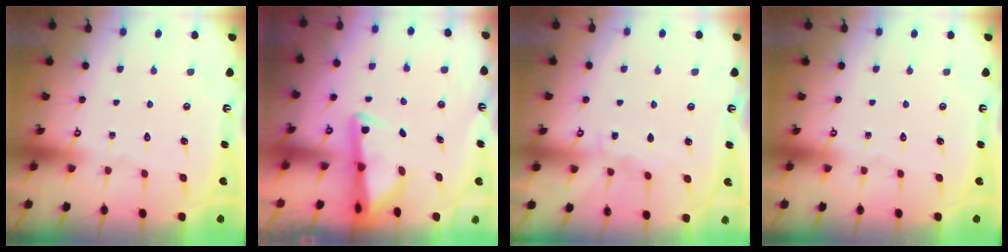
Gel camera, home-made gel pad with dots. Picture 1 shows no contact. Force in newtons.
{"total": 2.7, "press": 2.6, "slide": 0.7}
{"total": 5.0, "press": 5.0, "slide": 0.5}
{"total": 0.0}